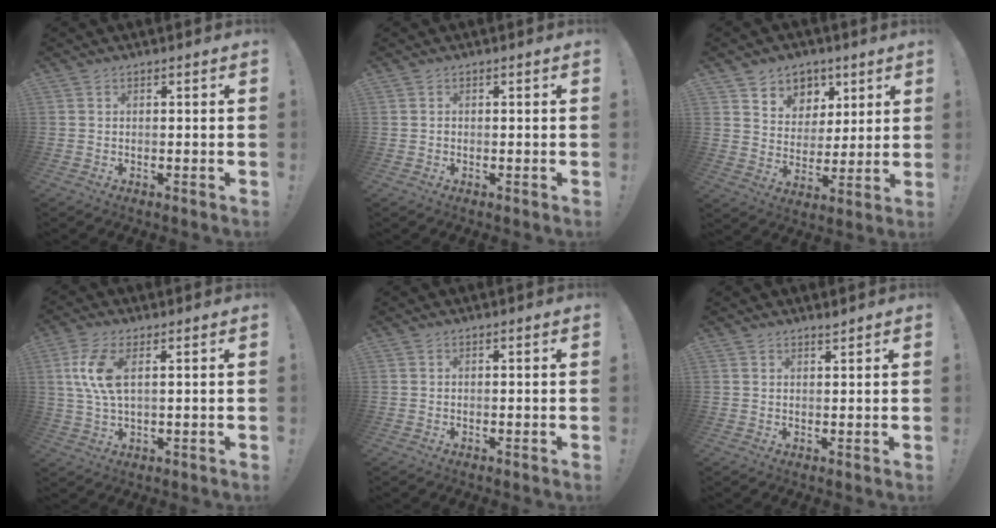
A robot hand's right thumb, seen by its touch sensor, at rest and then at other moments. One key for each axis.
{"total": 0.6, "fx": -0.1, "fy": 0.6, "fz": 0.0, "tx": -0.006, "ty": 0.005, "tz": -0.002}
{"total": 8.2, "fx": 4.1, "fy": 7.0, "fz": 1.3, "tx": -0.017, "ty": -0.037, "tz": 0.084}
{"total": 9.0, "fx": 2.5, "fy": 3.5, "fz": 8.0, "tx": -0.161, "ty": -0.006, "tz": 0.042}
{"total": 0.0}
{"total": 1.3, "fx": 1.3, "fy": 0.1, "fz": 0.2, "tx": -0.001, "ty": -0.007, "tz": 0.024}